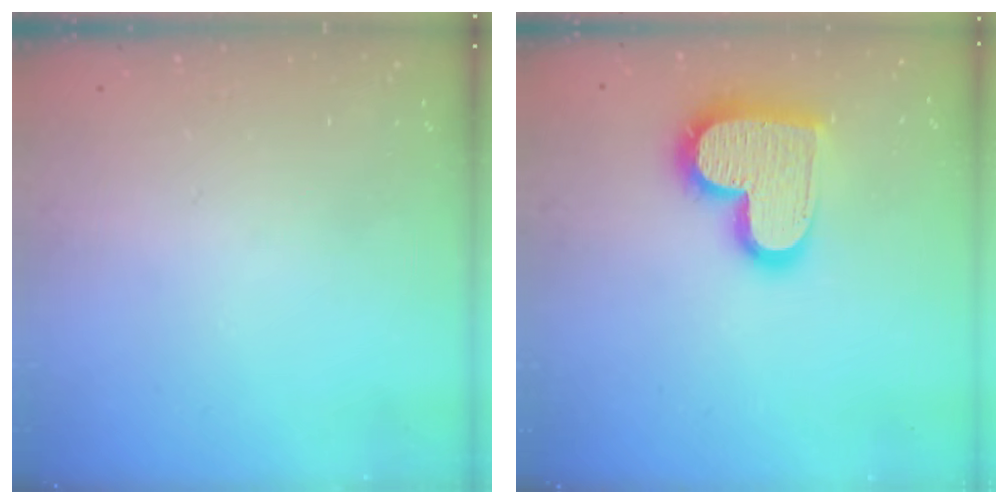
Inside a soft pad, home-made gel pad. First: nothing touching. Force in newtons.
{"total": 18.4, "press": 18.4, "slide": 1.0}